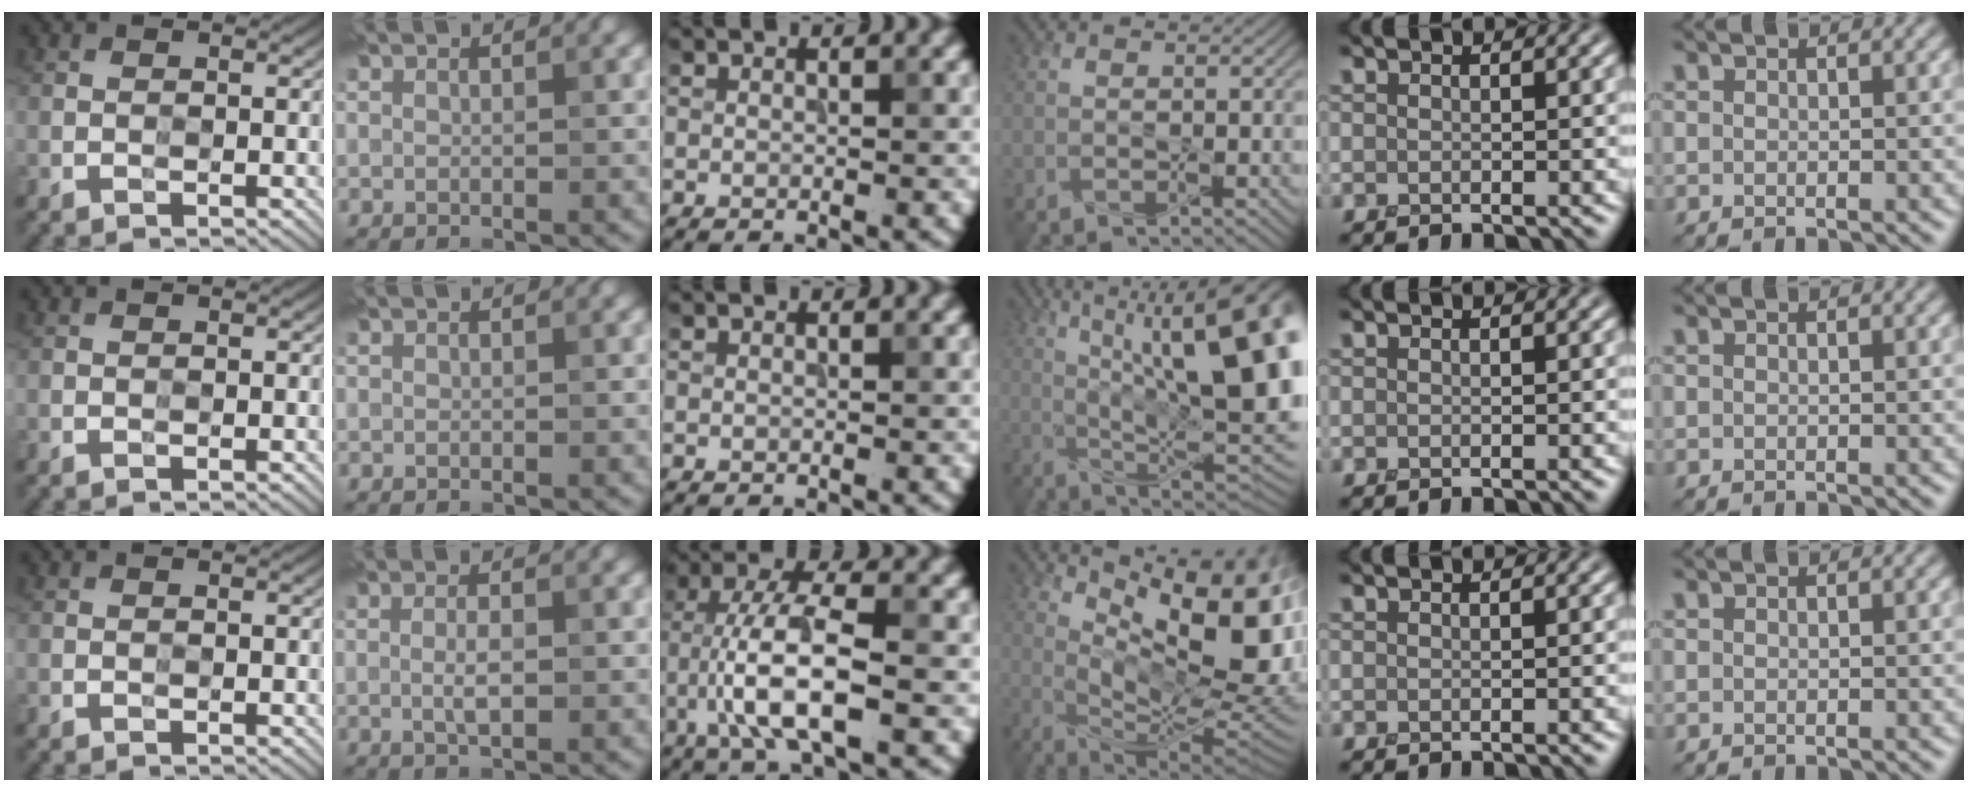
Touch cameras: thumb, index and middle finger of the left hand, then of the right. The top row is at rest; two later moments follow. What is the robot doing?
{"motion": "press", "object": "syringe"}